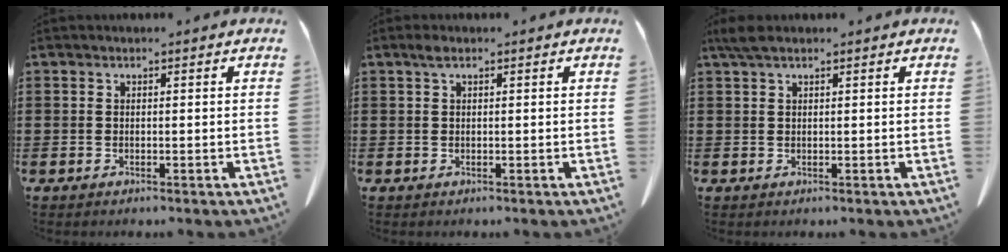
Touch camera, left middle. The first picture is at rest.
{"total": 1.2, "force": [0.5, 0.4, 1.0], "torque": [-0.022, 0.003, 0.009]}
{"total": 2.1, "force": [1.3, 0.5, 1.6], "torque": [-0.034, 0.001, 0.024]}